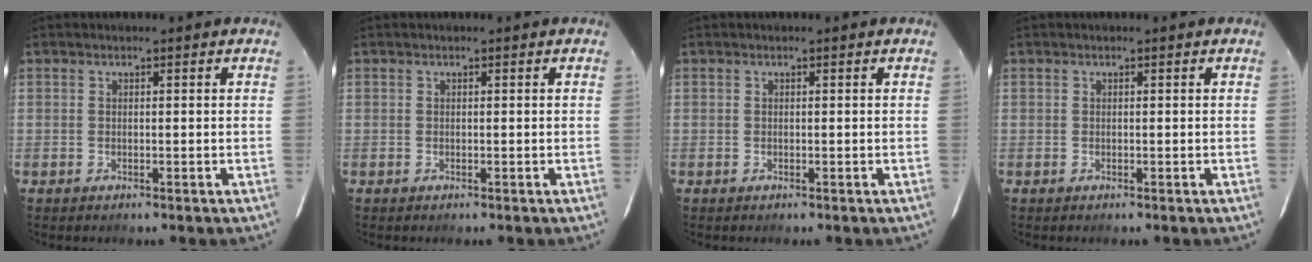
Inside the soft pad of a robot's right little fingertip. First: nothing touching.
{"total": 0.0}
{"total": 0.0}
{"total": 0.0}